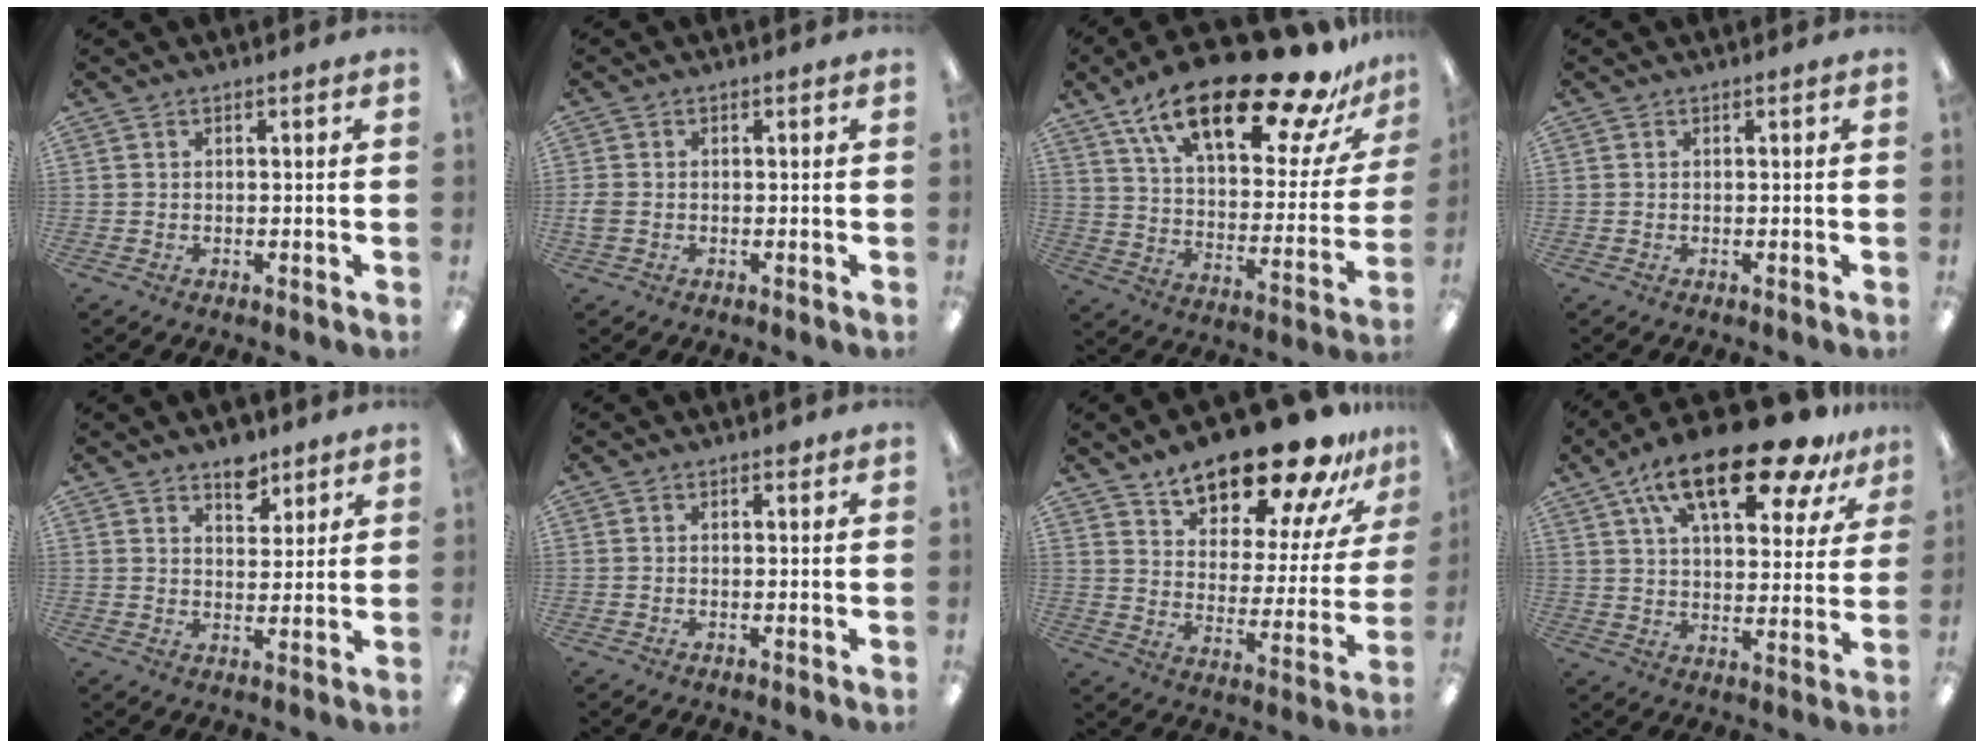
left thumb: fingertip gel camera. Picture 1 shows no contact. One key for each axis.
{"total": 2.1, "fx": -0.4, "fy": 1.6, "fz": 1.4, "tx": -0.031, "ty": 0.002, "tz": -0.009}
{"total": 27.4, "fx": 18.2, "fy": 9.4, "fz": 18.1, "tx": -0.282, "ty": -0.110, "tz": 0.300}
{"total": 0.0}
{"total": 8.9, "fx": 6.7, "fy": 4.5, "fz": 3.7, "tx": -0.029, "ty": -0.043, "tz": 0.113}
{"total": 0.6, "fx": 0.5, "fy": 0.3, "fz": 0.2, "tx": 0.002, "ty": -0.001, "tz": 0.006}
{"total": 21.5, "fx": 17.7, "fy": 6.7, "fz": 10.1, "tx": -0.152, "ty": -0.125, "tz": 0.297}
{"total": 22.1, "fx": 14.0, "fy": 8.4, "fz": 14.9, "tx": -0.236, "ty": -0.069, "tz": 0.232}